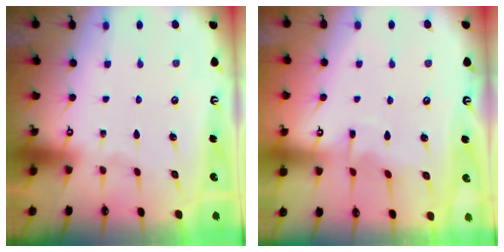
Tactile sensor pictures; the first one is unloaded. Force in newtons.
{"total": 3.7, "press": 3.7, "slide": 0.4}